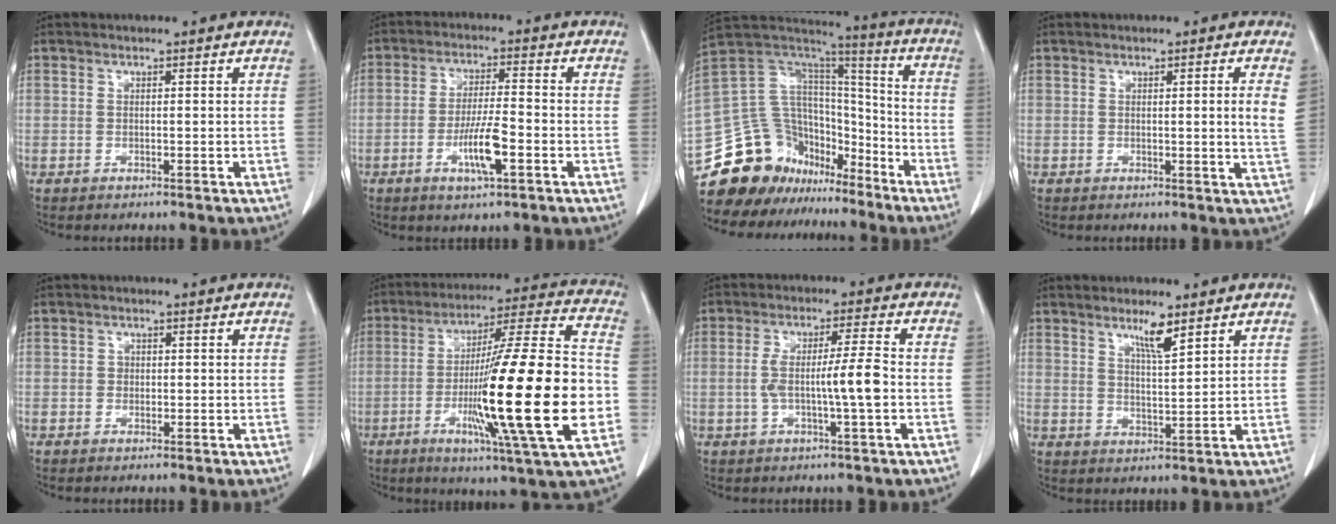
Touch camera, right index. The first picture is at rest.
{"total": 7.2, "force": [-2.7, 0.9, 6.6], "torque": [-0.125, -0.006, -0.048]}
{"total": 22.1, "force": [-17.2, 12.1, 6.6], "torque": [-0.155, 0.062, -0.281]}
{"total": 3.2, "force": [0.8, -0.7, 3.0], "torque": [-0.044, -0.006, 0.009]}
{"total": 0.8, "force": [0.0, 0.8, 0.2], "torque": [0.001, 0.003, -0.001]}
{"total": 24.5, "force": [-5.5, 0.2, 23.9], "torque": [-0.375, -0.017, -0.099]}
{"total": 7.0, "force": [-1.1, -0.3, 6.9], "torque": [-0.130, 0.006, -0.018]}
{"total": 4.5, "force": [3.2, 0.0, 3.2], "torque": [-0.059, -0.008, 0.058]}